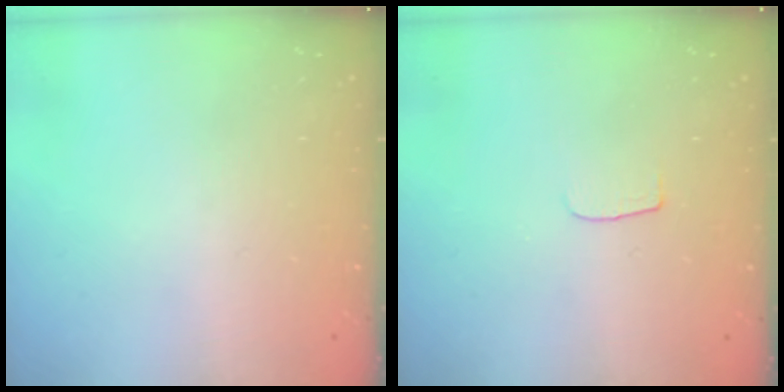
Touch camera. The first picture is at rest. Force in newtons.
{"total": 3.0, "press": 3.0, "slide": 0.3}